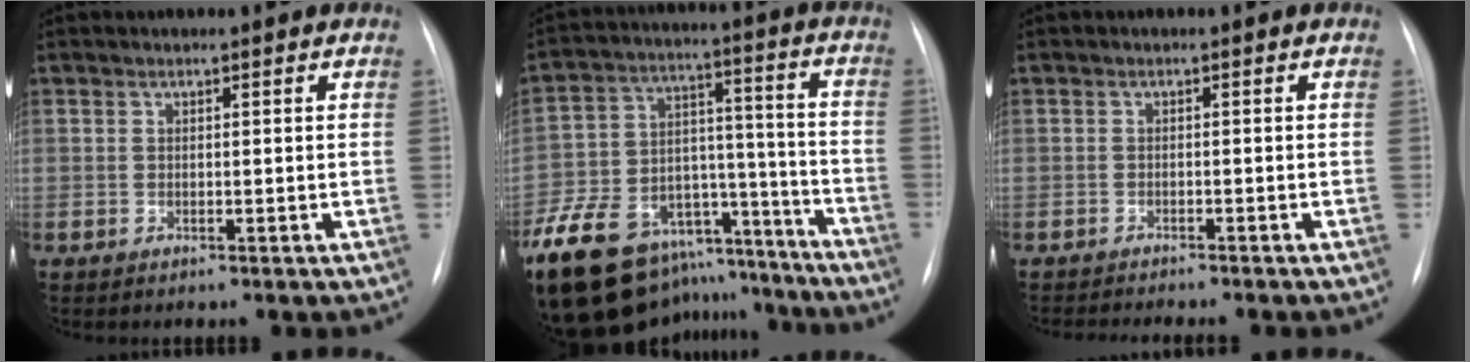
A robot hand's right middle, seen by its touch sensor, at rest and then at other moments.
{"total": 26.3, "force": [-20.7, 12.6, 10.2], "torque": [-0.206, 0.035, -0.311]}
{"total": 6.9, "force": [-6.2, 0.4, 3.0], "torque": [-0.028, -0.008, -0.086]}